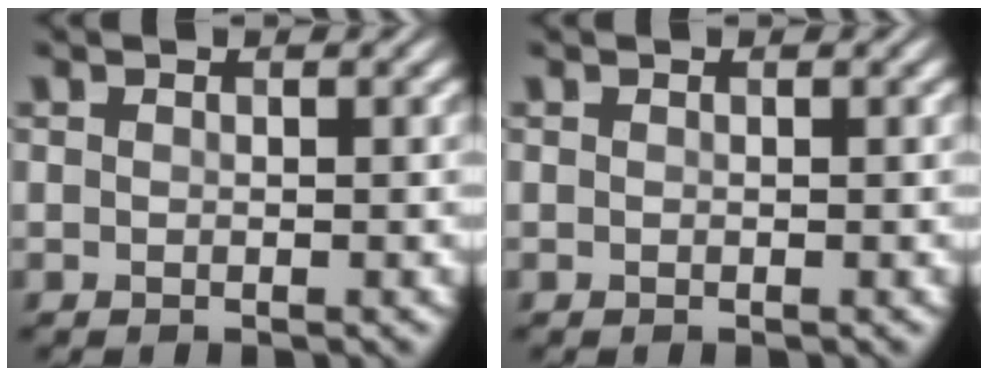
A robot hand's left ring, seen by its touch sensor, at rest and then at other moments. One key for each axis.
{"total": 0.0}